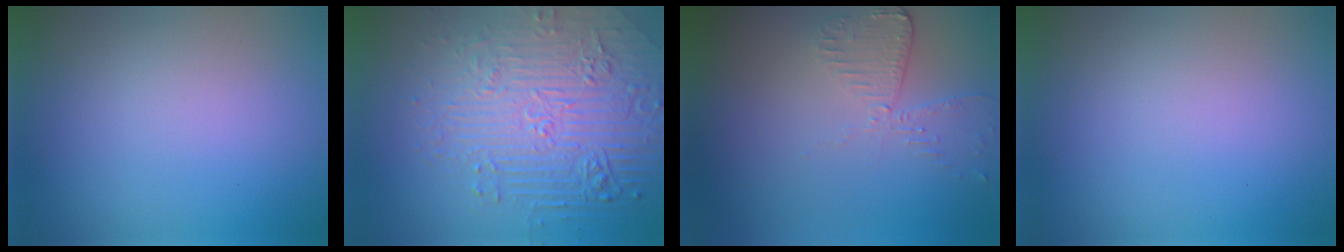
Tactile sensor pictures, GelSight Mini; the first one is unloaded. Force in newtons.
{"total": 7.8, "press": 5.6, "slide": 5.4}
{"total": 2.5, "press": 2.3, "slide": 1.2}
{"total": 0.0}